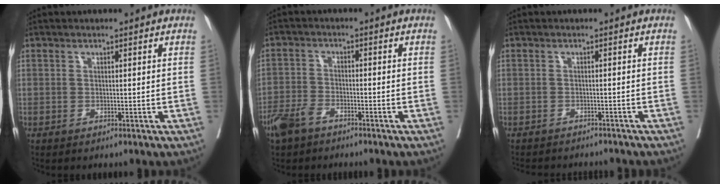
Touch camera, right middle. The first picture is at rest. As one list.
[{"total": 5.3, "force": [-3.7, 2.7, 2.6], "torque": [-0.059, -0.002, -0.067]}, {"total": 8.8, "force": [-8.3, 1.7, 2.5], "torque": [-0.033, -0.004, -0.102]}]